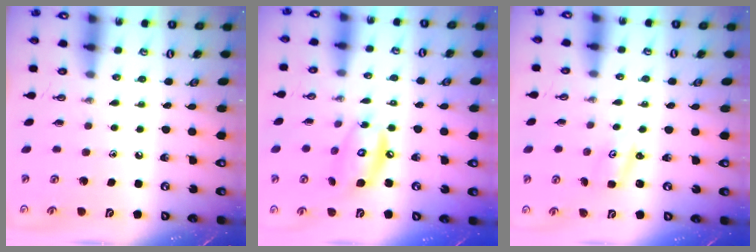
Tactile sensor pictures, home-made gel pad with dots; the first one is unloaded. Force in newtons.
{"total": 11.0, "press": 11.0, "slide": 0.7}
{"total": 2.0, "press": 2.0, "slide": 0.2}